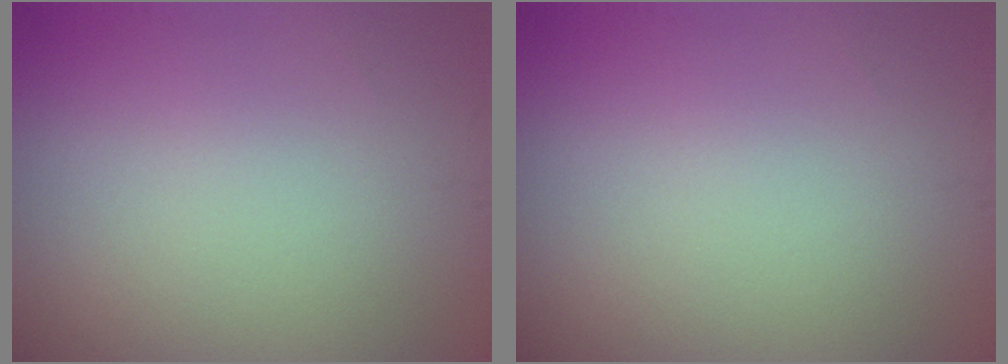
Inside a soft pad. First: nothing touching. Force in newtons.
{"total": 0.0}